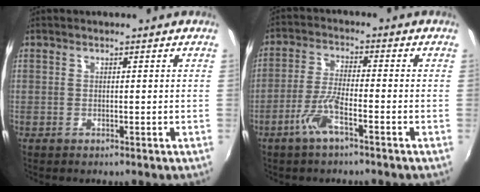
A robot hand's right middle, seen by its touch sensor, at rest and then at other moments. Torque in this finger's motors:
{"motor_torque": [1.14, -0.97, 0.58, 0.09]}